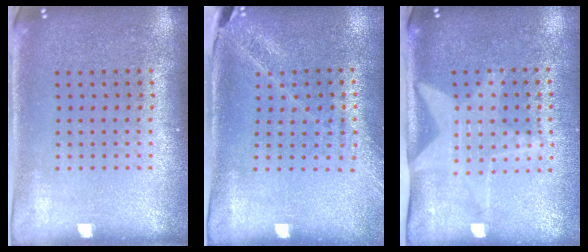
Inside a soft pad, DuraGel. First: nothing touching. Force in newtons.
{"total": 1.5, "press": 1.4, "slide": 0.4}
{"total": 2.0, "press": 1.6, "slide": 1.2}